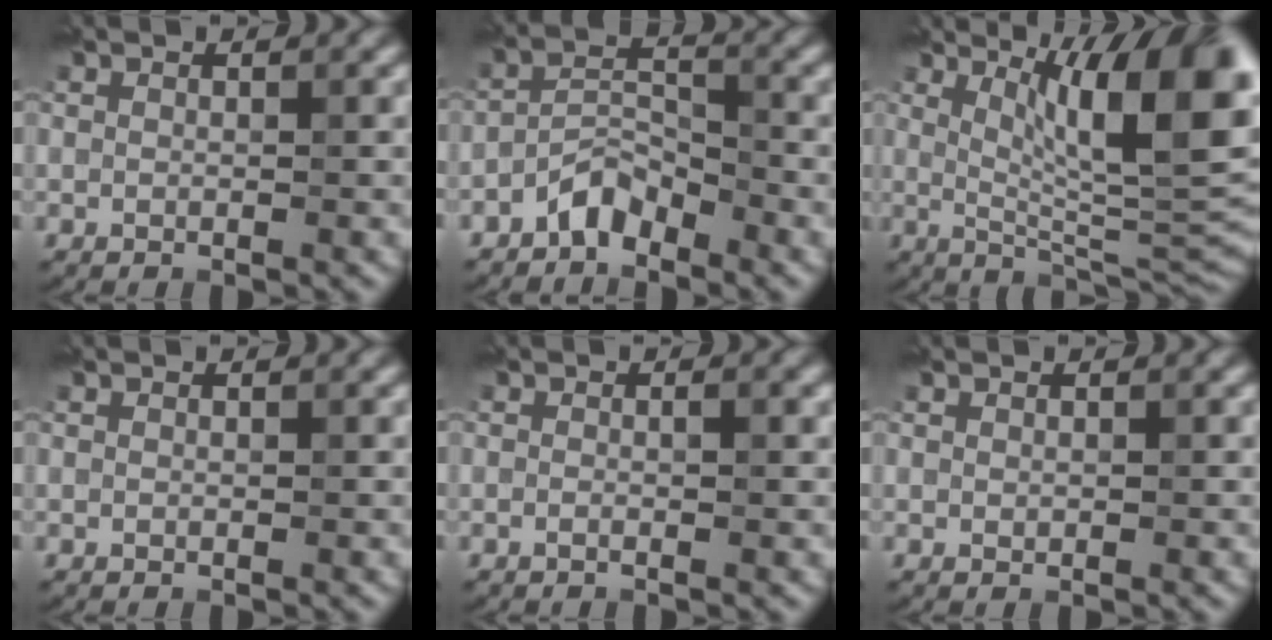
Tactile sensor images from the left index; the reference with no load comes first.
{"total": 4.1, "force": [-3.9, -0.5, -0.9], "torque": [-0.006, -0.002, -0.045]}
{"total": 10.8, "force": [2.7, 1.8, 10.3], "torque": [-0.143, -0.013, 0.077]}
{"total": 0.0}
{"total": 1.4, "force": [-1.3, -0.6, 0.2], "torque": [-0.016, -0.012, -0.003]}
{"total": 0.6, "force": [0.0, -0.4, -0.4], "torque": [-0.002, -0.006, 0.014]}